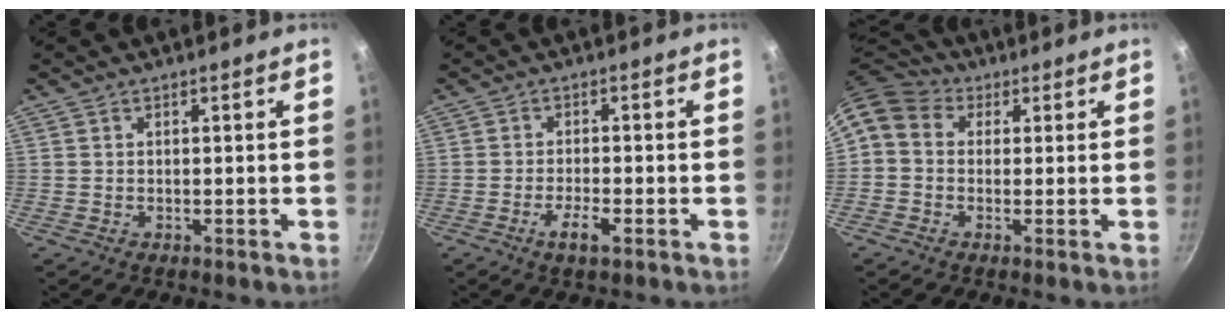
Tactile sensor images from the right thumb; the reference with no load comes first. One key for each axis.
{"total": 3.8, "fx": -1.9, "fy": 1.0, "fz": 3.2, "tx": -0.057, "ty": 0.010, "tz": -0.036}
{"total": 8.9, "fx": 1.6, "fy": 7.3, "fz": 4.9, "tx": -0.089, "ty": 0.026, "tz": 0.009}